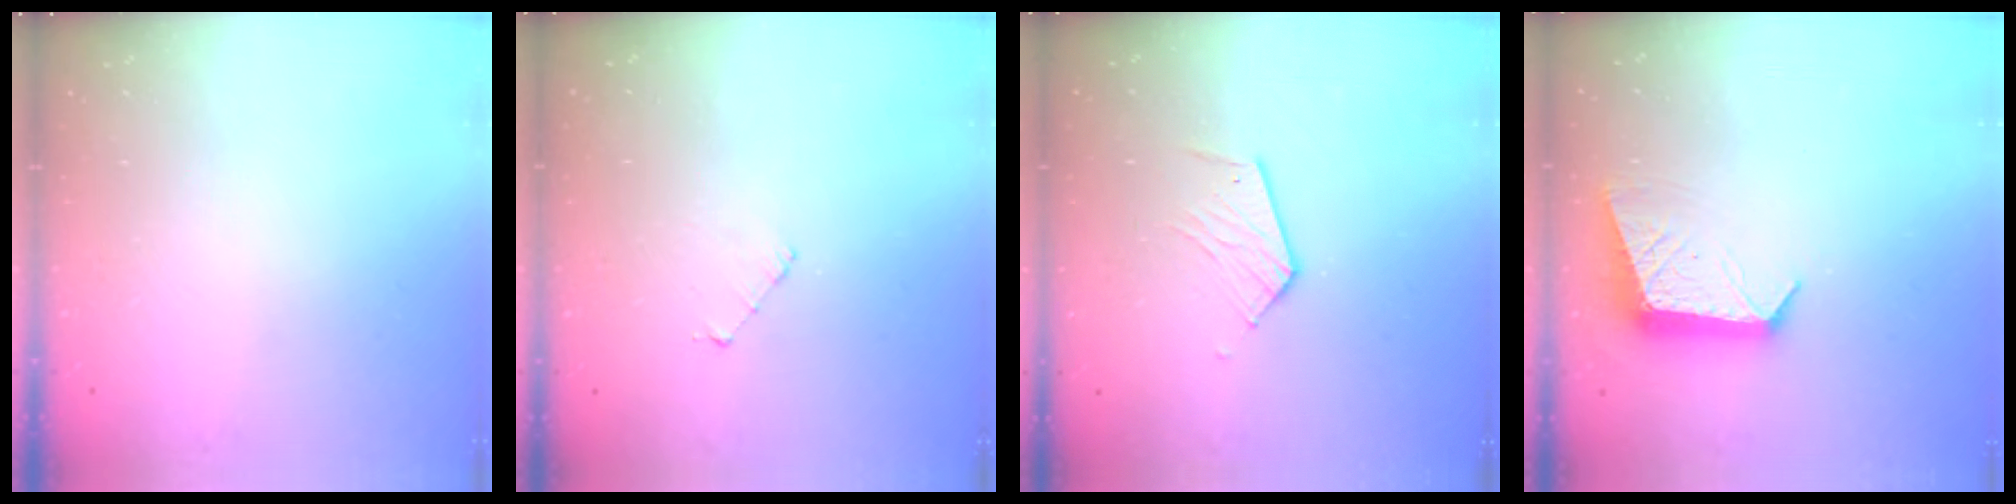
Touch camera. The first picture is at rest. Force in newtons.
{"total": 2.9, "press": 2.9, "slide": 0.2}
{"total": 6.7, "press": 6.7, "slide": 0.2}
{"total": 9.8, "press": 9.8, "slide": 0.1}